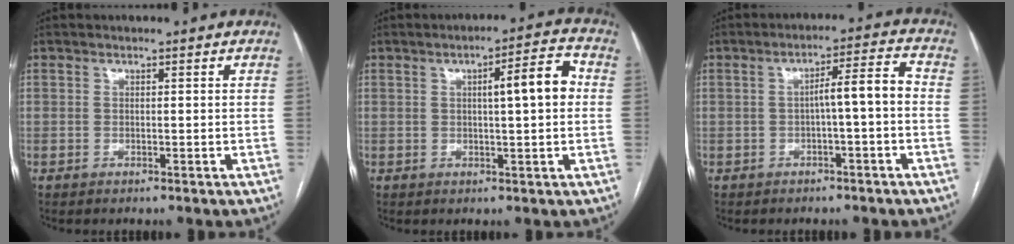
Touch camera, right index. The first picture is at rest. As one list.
[{"total": 7.0, "force": [0.9, 1.0, 6.9], "torque": [-0.100, 0.020, 0.011]}, {"total": 5.5, "force": [-0.9, 0.3, 5.5], "torque": [-0.080, 0.022, -0.011]}]